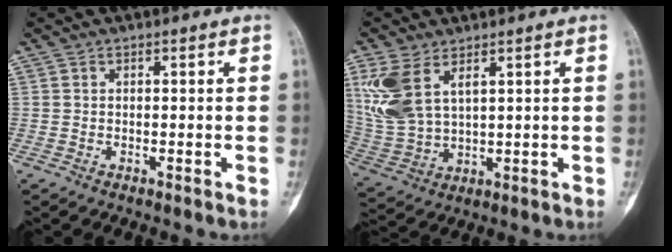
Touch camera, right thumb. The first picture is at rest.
{"total": 11.1, "force": [4.9, 6.0, 7.9], "torque": [-0.176, -0.005, 0.116]}